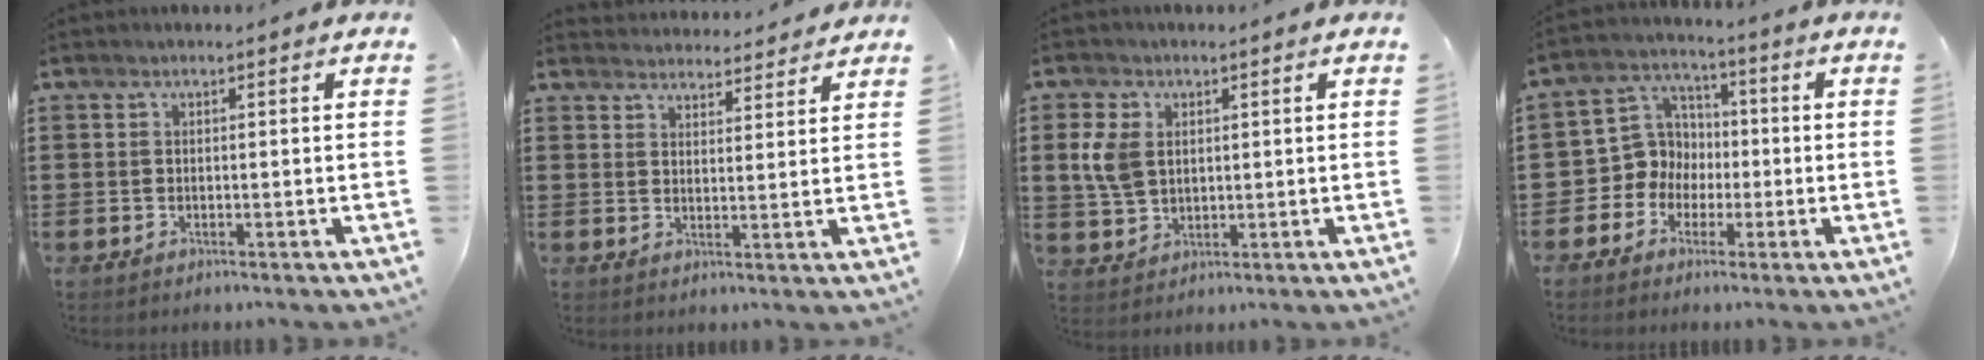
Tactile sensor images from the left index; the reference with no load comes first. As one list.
[{"total": 3.6, "force": [3.6, 0.4, -0.1], "torque": [-0.010, -0.015, 0.067]}, {"total": 5.7, "force": [1.5, 4.1, 3.6], "torque": [-0.104, 0.006, 0.020]}, {"total": 7.0, "force": [-1.1, 6.8, 1.4], "torque": [-0.068, 0.002, -0.023]}]